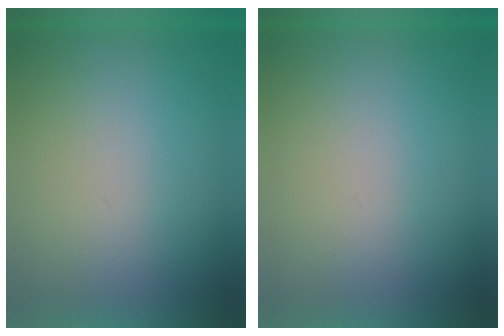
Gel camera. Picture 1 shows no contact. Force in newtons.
{"total": 0.0}